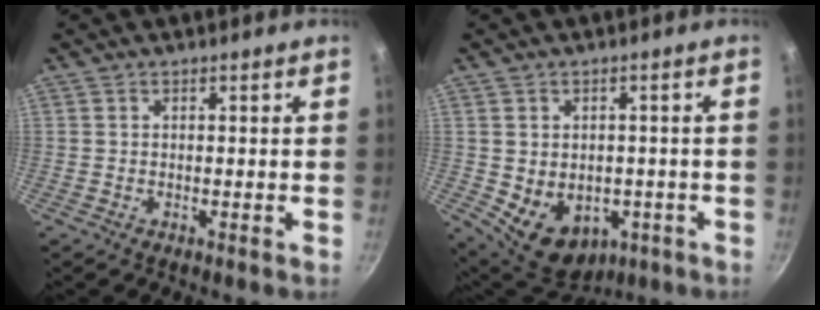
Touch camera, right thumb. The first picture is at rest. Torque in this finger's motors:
{"motor_torque": [-0.29, 0.75, 0.29, 0.54, 0.22]}